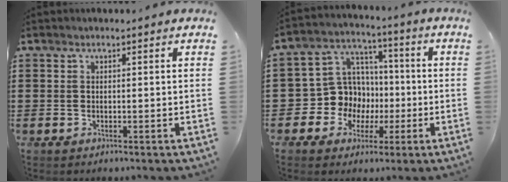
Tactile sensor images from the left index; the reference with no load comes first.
{"total": 9.3, "force": [-0.8, 9.0, 1.9], "torque": [-0.089, 0.000, -0.010]}